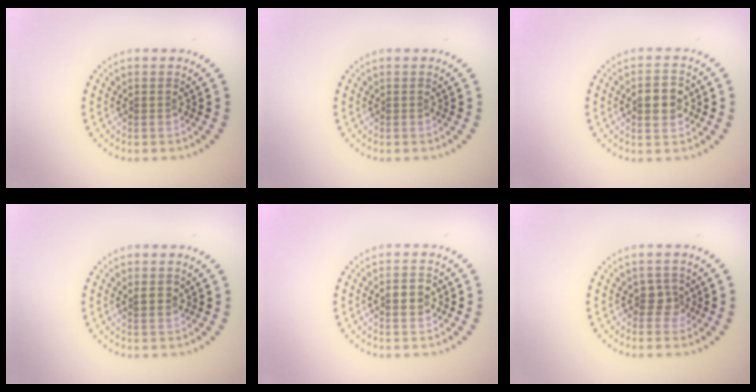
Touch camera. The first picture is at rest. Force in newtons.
{"total": 0.0}
{"total": 3.0, "press": 3.0, "slide": 0.1}
{"total": 0.8, "press": 0.7, "slide": 0.5}
{"total": 2.1, "press": 2.0, "slide": 0.2}
{"total": 1.7, "press": 1.5, "slide": 0.7}